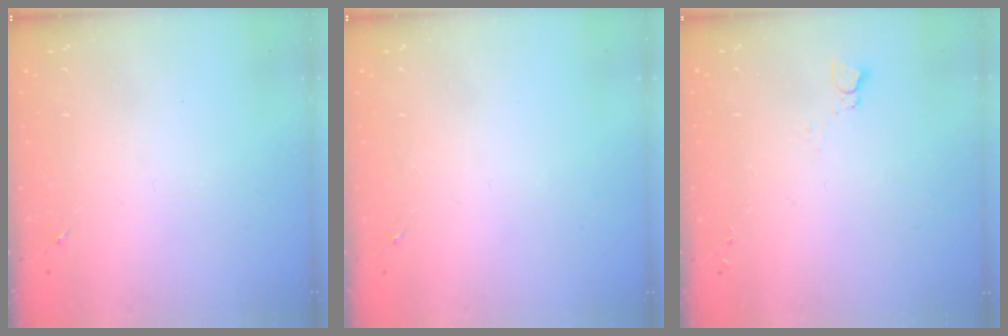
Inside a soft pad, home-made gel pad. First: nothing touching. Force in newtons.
{"total": 0.0}
{"total": 2.5, "press": 2.5, "slide": 0.2}